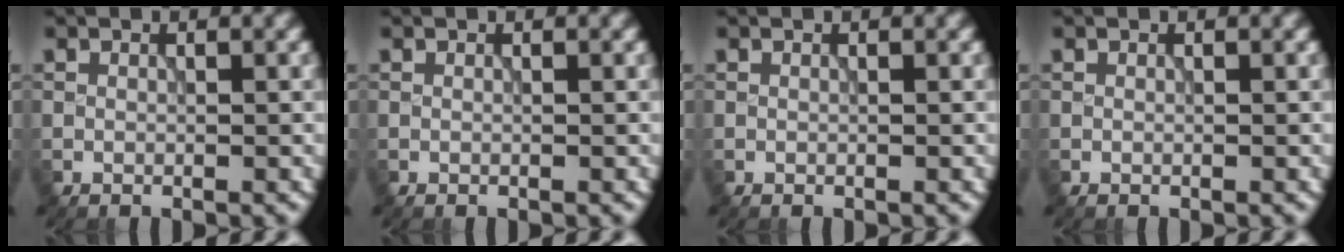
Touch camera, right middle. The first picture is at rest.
{"total": 0.0}
{"total": 0.0}
{"total": 0.0}